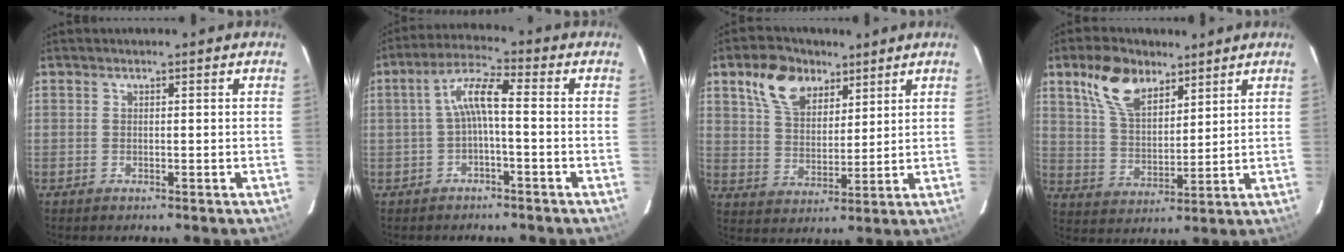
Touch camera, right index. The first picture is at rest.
{"total": 5.9, "force": [-1.0, 1.0, 5.7], "torque": [-0.125, 0.018, -0.018]}
{"total": 10.9, "force": [6.5, 6.4, 5.9], "torque": [-0.115, 0.029, 0.122]}
{"total": 11.2, "force": [7.0, 5.9, 6.5], "torque": [-0.123, 0.020, 0.138]}